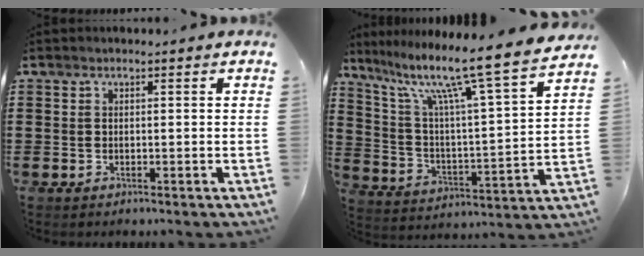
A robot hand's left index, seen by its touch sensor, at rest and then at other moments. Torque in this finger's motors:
{"motor_torque": [1.65, -0.49, 1.05, 0.21]}